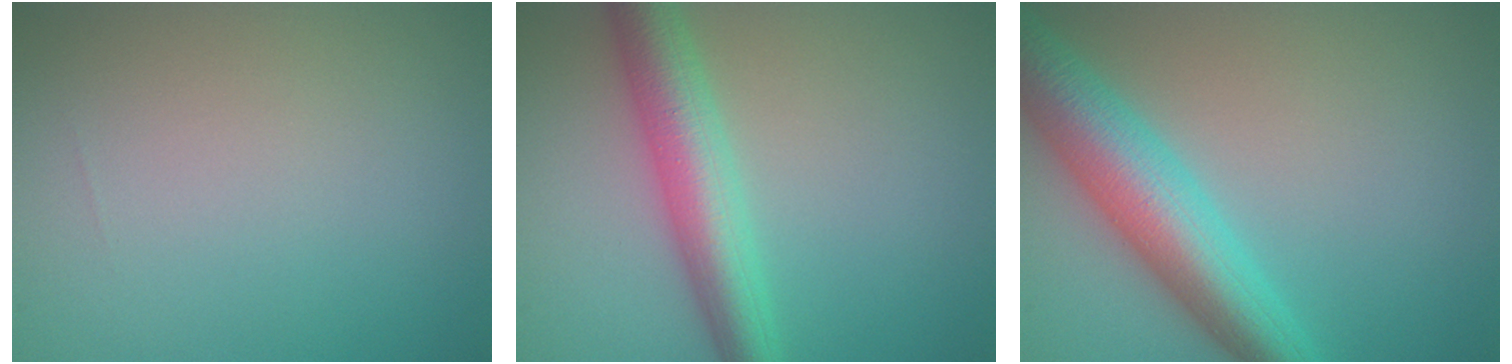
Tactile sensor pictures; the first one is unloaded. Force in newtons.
{"total": 5.7, "press": 5.7, "slide": 0.1}
{"total": 7.8, "press": 7.8, "slide": 0.2}